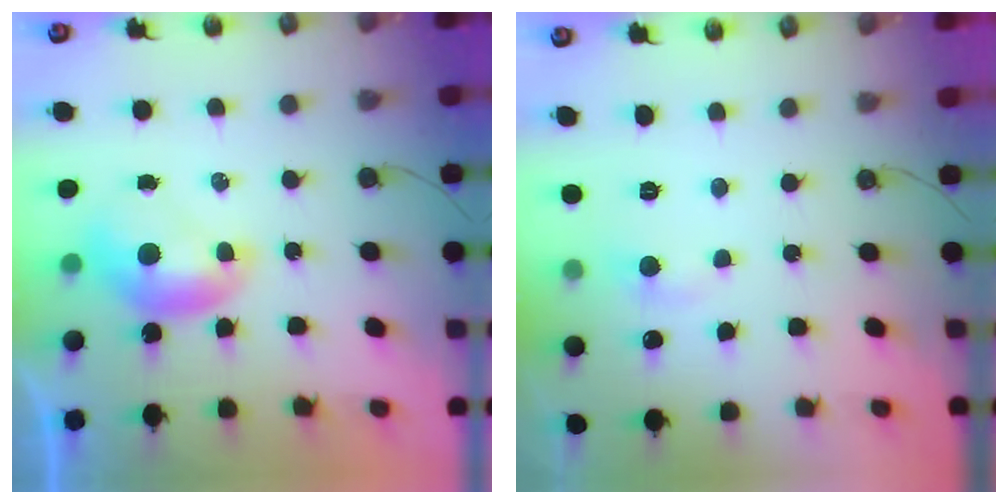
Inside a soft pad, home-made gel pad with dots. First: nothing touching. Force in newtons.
{"total": 1.1, "press": 0.8, "slide": 0.8}